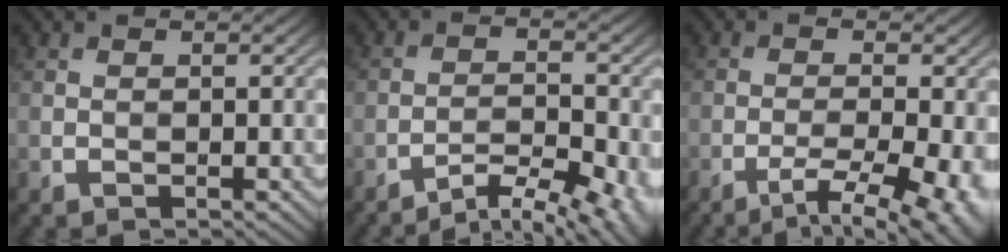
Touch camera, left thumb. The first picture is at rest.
{"total": 7.8, "force": [-5.6, 2.3, 4.9], "torque": [-0.081, -0.001, -0.083]}
{"total": 8.8, "force": [-4.7, 2.4, 7.0], "torque": [-0.115, -0.014, -0.056]}